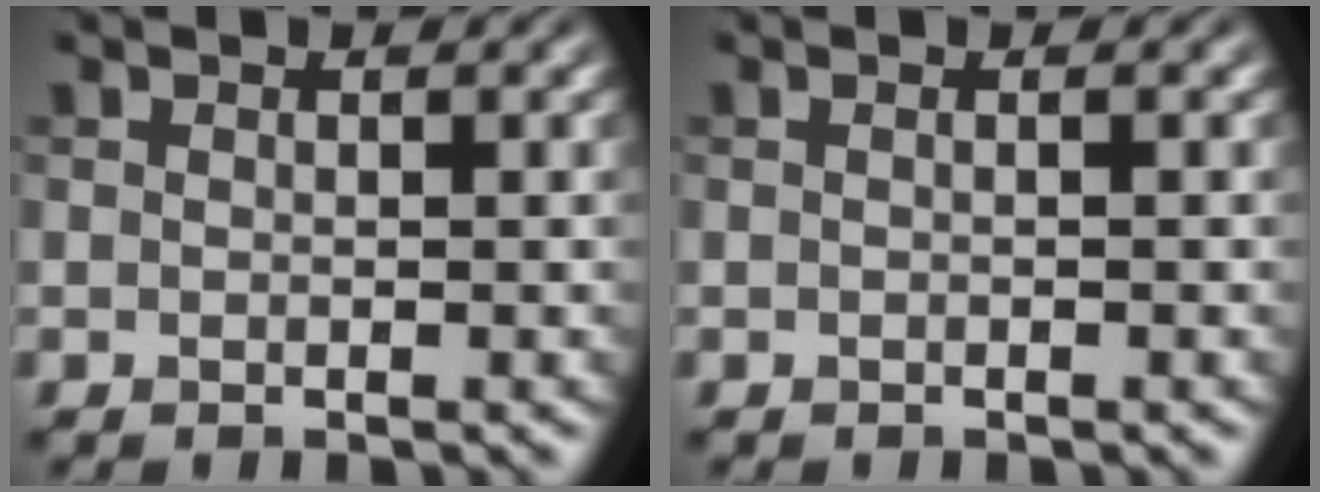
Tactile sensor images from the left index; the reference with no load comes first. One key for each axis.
{"total": 0.8, "fx": 0.1, "fy": 0.3, "fz": 0.7, "tx": -0.009, "ty": -0.001, "tz": -0.008}